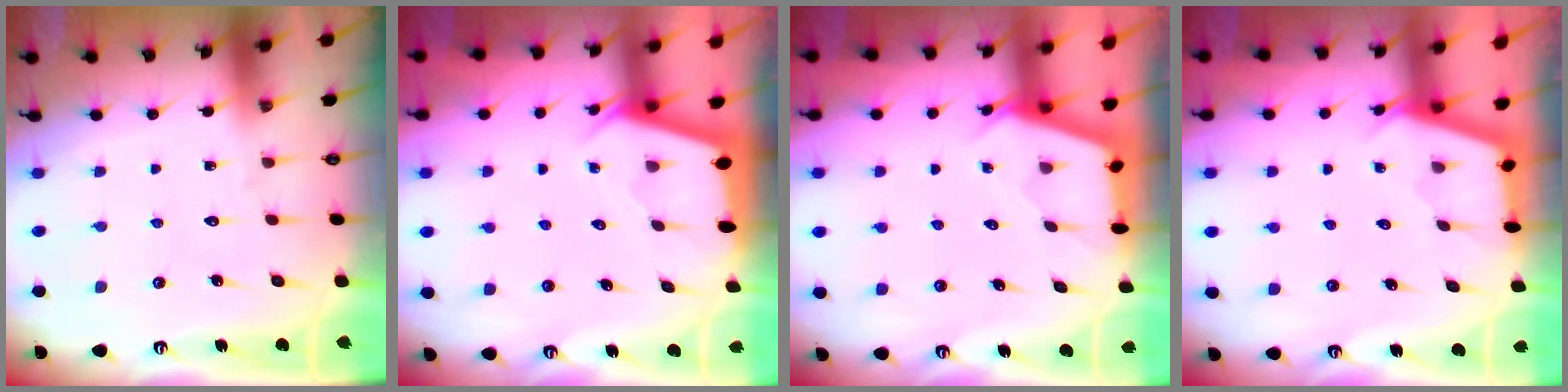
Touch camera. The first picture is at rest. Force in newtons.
{"total": 2.3, "press": 2.3, "slide": 0.3}
{"total": 2.6, "press": 2.6, "slide": 0.4}
{"total": 2.4, "press": 2.4, "slide": 0.1}